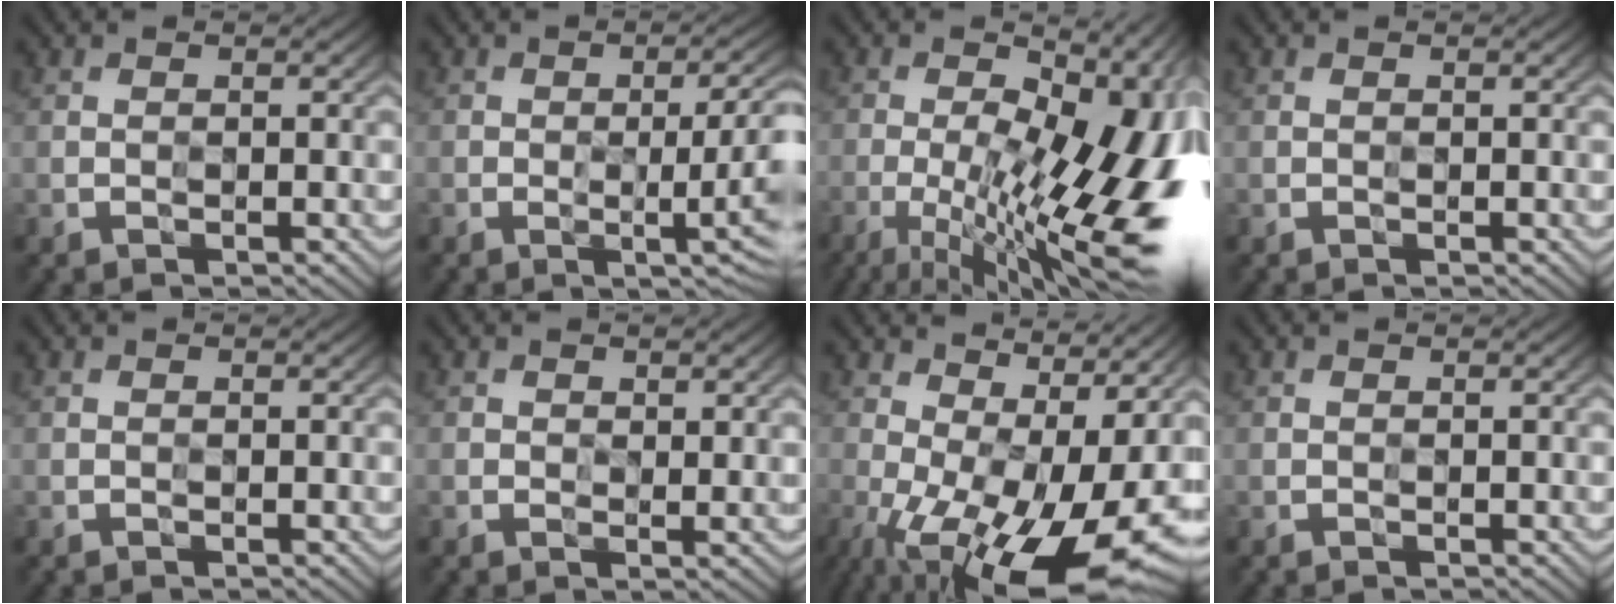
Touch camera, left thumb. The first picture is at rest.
{"total": 8.1, "force": [-0.7, 3.2, 7.4], "torque": [-0.091, 0.005, -0.009]}
{"total": 16.6, "force": [-5.1, 5.4, 14.8], "torque": [-0.204, -0.005, -0.077]}
{"total": 0.0}
{"total": 0.0}
{"total": 1.7, "force": [0.9, 1.1, 1.0], "torque": [-0.014, 0.001, 0.015]}
{"total": 17.6, "force": [-3.4, 8.9, 14.8], "torque": [-0.221, -0.015, -0.027]}
{"total": 0.0}